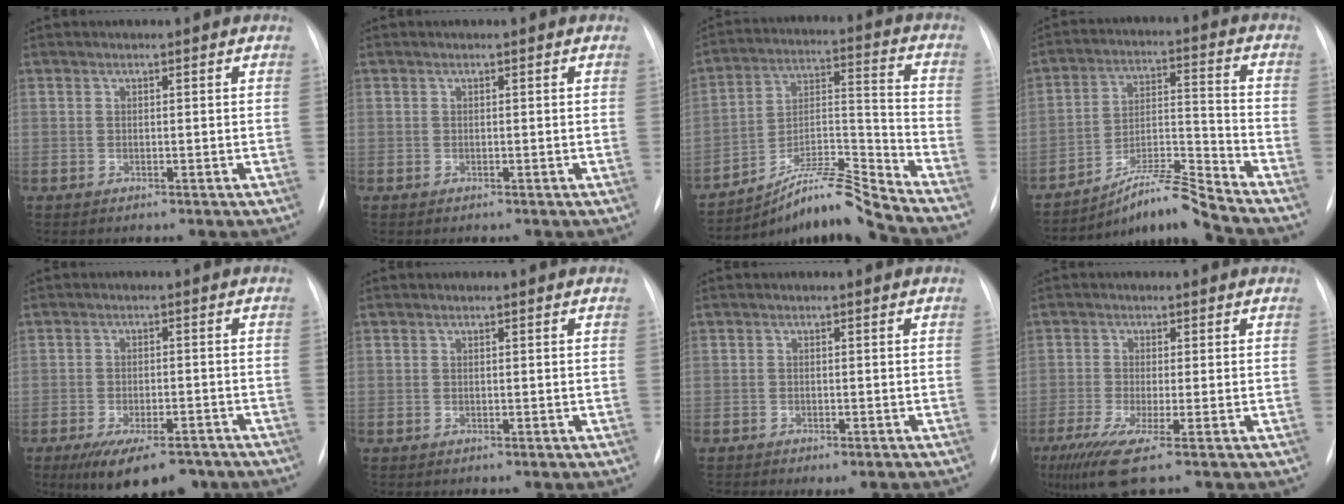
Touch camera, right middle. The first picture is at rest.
{"total": 0.0}
{"total": 12.0, "force": [-11.1, -1.9, 4.0], "torque": [-0.067, 0.030, -0.194]}
{"total": 9.5, "force": [-8.8, -1.9, 3.2], "torque": [-0.059, 0.019, -0.151]}
{"total": 10.7, "force": [-8.0, 3.8, 6.1], "torque": [-0.092, -0.009, -0.118]}
{"total": 0.0}
{"total": 3.9, "force": [-3.3, 1.1, 1.9], "torque": [-0.015, -0.007, -0.041]}
{"total": 6.5, "force": [-3.9, 0.1, 5.2], "torque": [-0.100, -0.021, -0.074]}